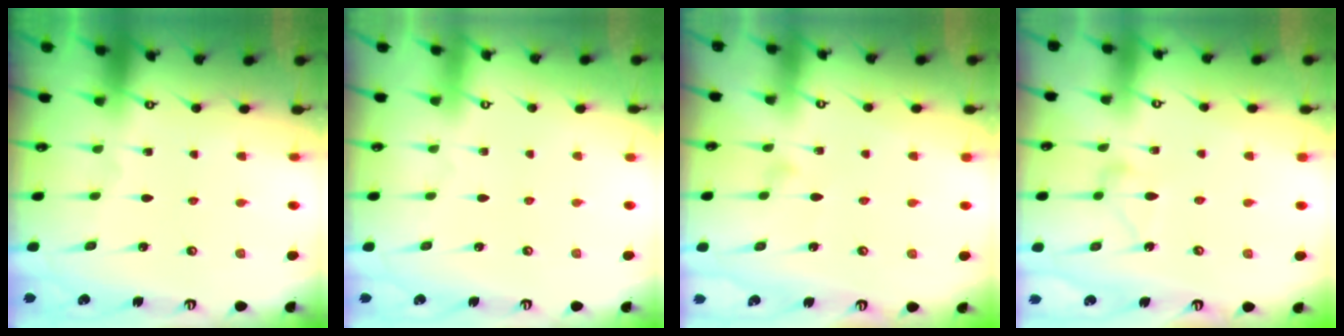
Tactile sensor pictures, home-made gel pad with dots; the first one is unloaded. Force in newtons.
{"total": 3.9, "press": 3.9, "slide": 0.1}
{"total": 7.3, "press": 7.3, "slide": 0.5}
{"total": 9.8, "press": 9.8, "slide": 0.3}